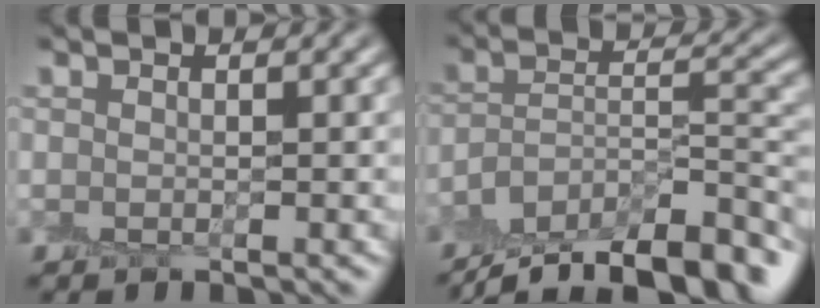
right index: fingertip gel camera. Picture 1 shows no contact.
{"total": 13.3, "force": [-10.5, 4.5, 6.8], "torque": [-0.119, 0.011, -0.160]}